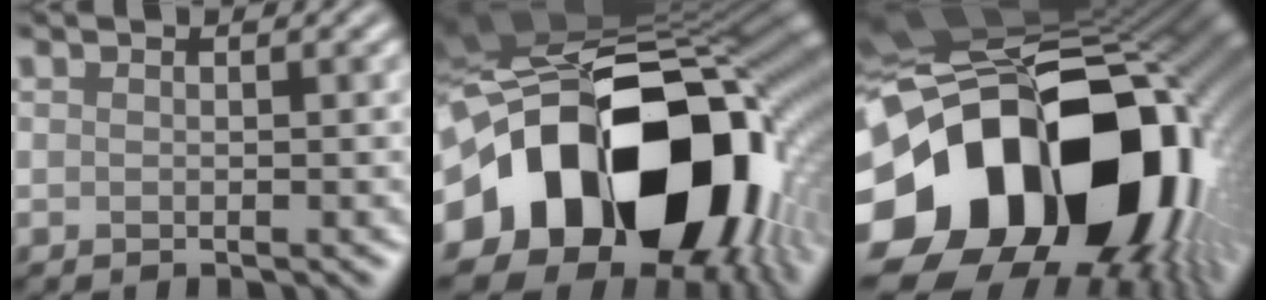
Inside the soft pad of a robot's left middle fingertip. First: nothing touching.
{"total": 19.6, "force": [-4.1, 13.8, 13.3], "torque": [-0.243, -0.026, -0.043]}
{"total": 21.3, "force": [-4.9, 14.5, 14.9], "torque": [-0.294, -0.053, -0.058]}